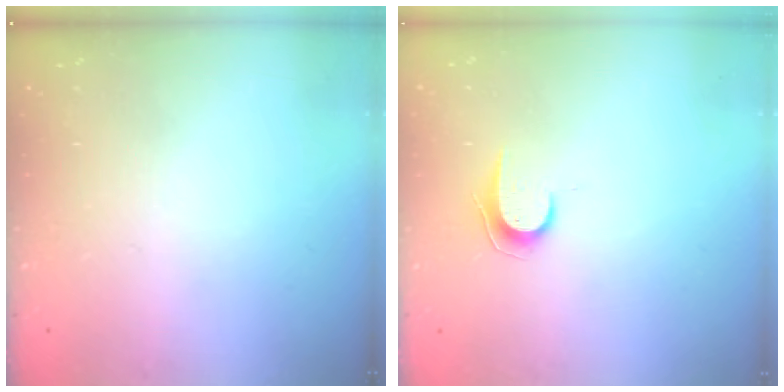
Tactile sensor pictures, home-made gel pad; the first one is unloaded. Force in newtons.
{"total": 6.7, "press": 6.7, "slide": 0.7}